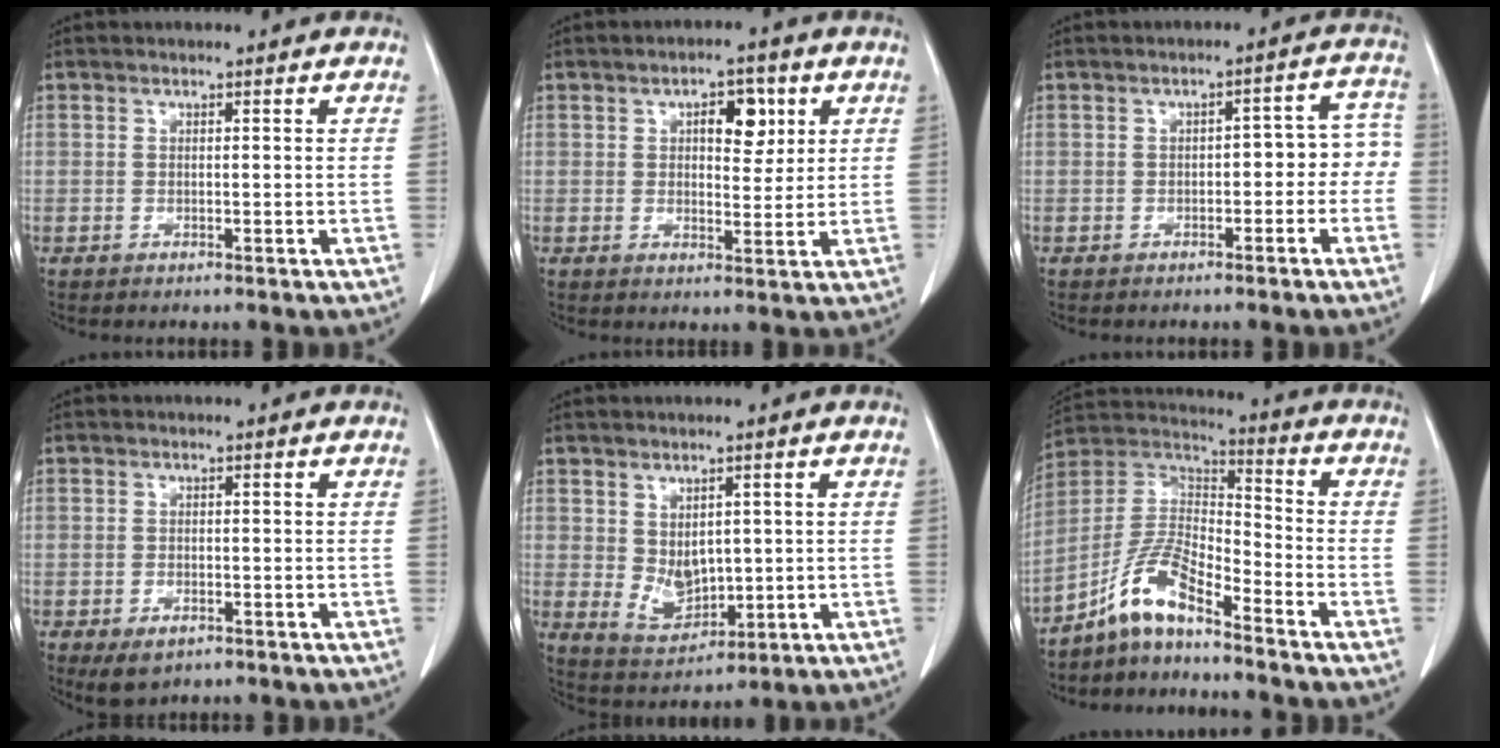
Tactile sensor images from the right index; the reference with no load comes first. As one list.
[{"total": 5.6, "force": [2.1, 2.7, 4.4], "torque": [-0.063, 0.008, 0.032]}, {"total": 5.9, "force": [-1.6, 2.9, 4.9], "torque": [-0.048, 0.040, -0.018]}, {"total": 3.5, "force": [-1.9, 1.9, 2.2], "torque": [-0.038, -0.005, -0.021]}, {"total": 5.8, "force": [0.6, 3.9, 4.1], "torque": [-0.078, -0.006, 0.035]}, {"total": 9.3, "force": [-7.1, 1.6, 5.8], "torque": [-0.132, 0.019, -0.139]}]